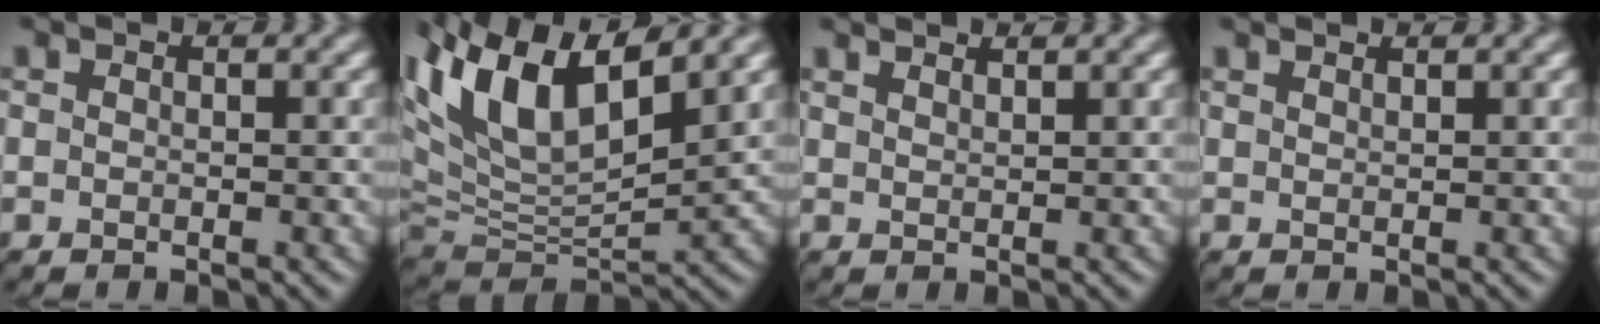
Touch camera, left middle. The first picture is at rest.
{"total": 10.3, "force": [4.9, 3.8, 8.2], "torque": [-0.169, 0.013, 0.091]}
{"total": 2.2, "force": [2.1, 0.2, 0.7], "torque": [-0.015, 0.014, 0.021]}
{"total": 1.6, "force": [1.5, 0.1, 0.4], "torque": [-0.011, 0.007, 0.013]}